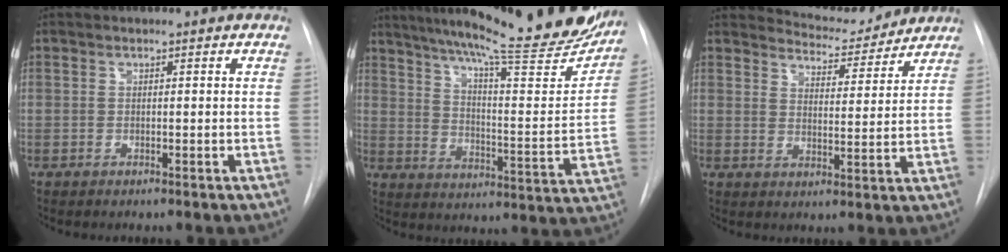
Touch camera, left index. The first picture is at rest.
{"total": 26.3, "force": [22.2, 2.9, 13.8], "torque": [-0.211, -0.053, 0.291]}
{"total": 7.8, "force": [7.7, 1.3, 0.2], "torque": [-0.004, -0.012, 0.108]}